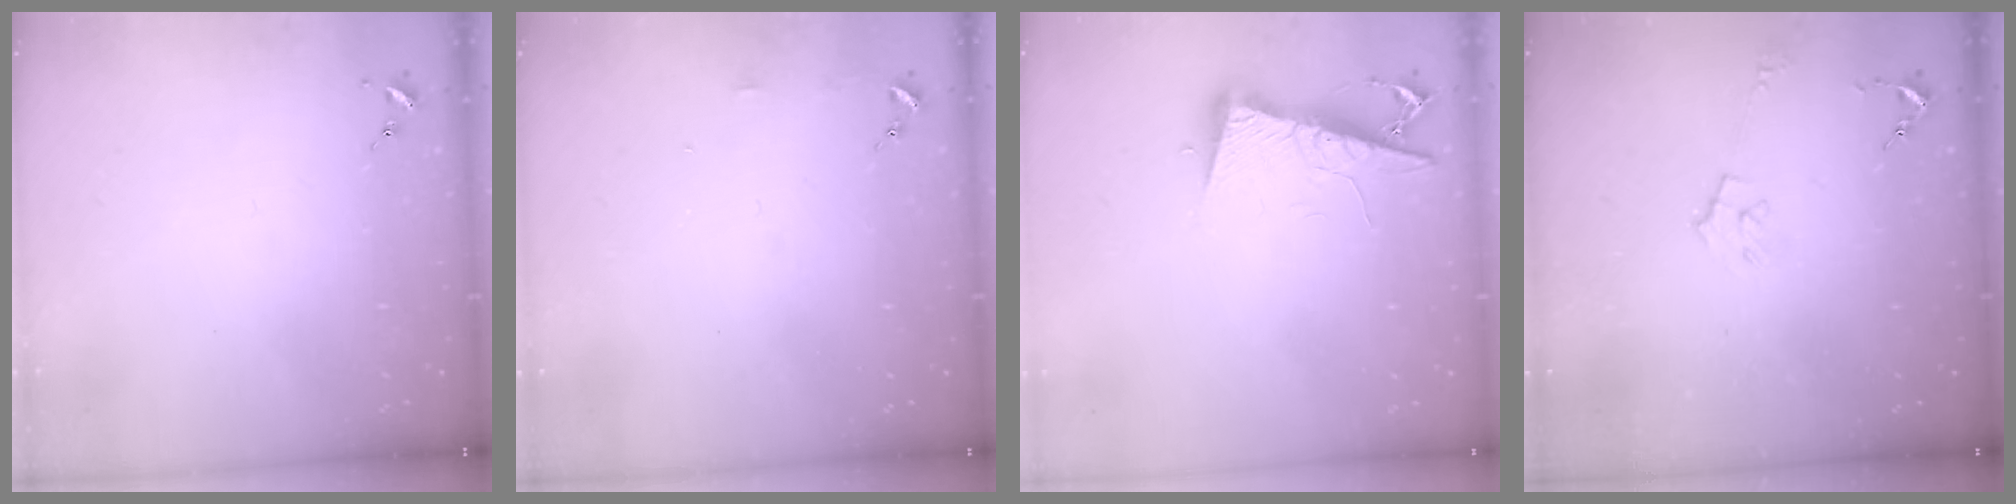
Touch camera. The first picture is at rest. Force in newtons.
{"total": 3.4, "press": 3.3, "slide": 0.4}
{"total": 9.1, "press": 9.1, "slide": 1.2}
{"total": 6.5, "press": 6.5, "slide": 0.8}